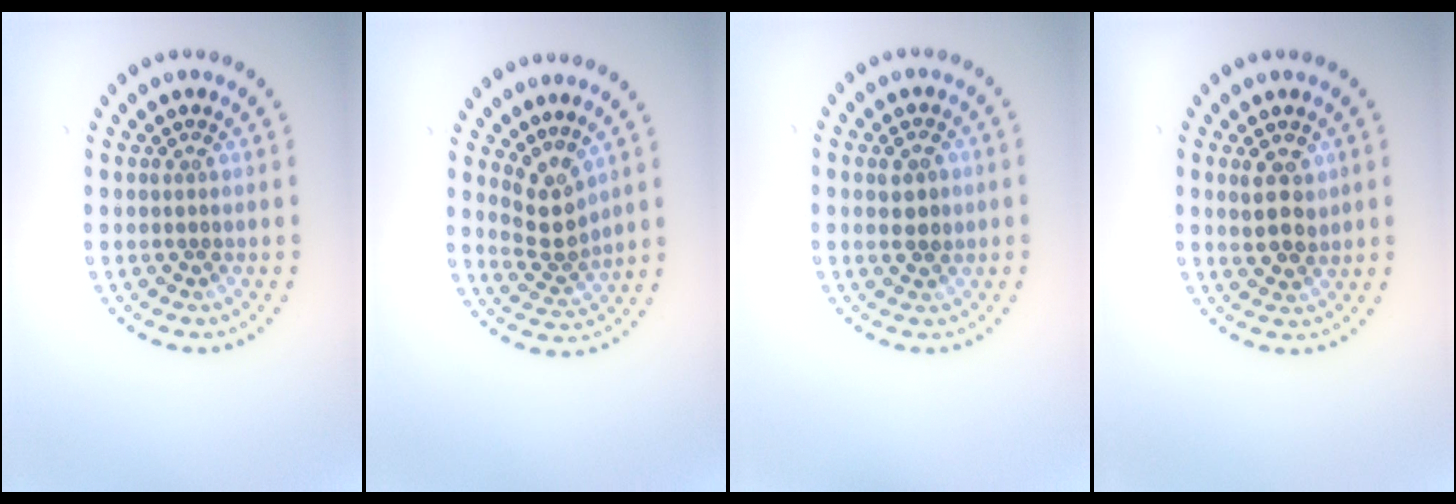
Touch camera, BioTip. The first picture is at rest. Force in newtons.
{"total": 2.9, "press": 2.1, "slide": 2.0}
{"total": 2.2, "press": 2.2, "slide": 0.3}
{"total": 2.7, "press": 2.6, "slide": 0.6}